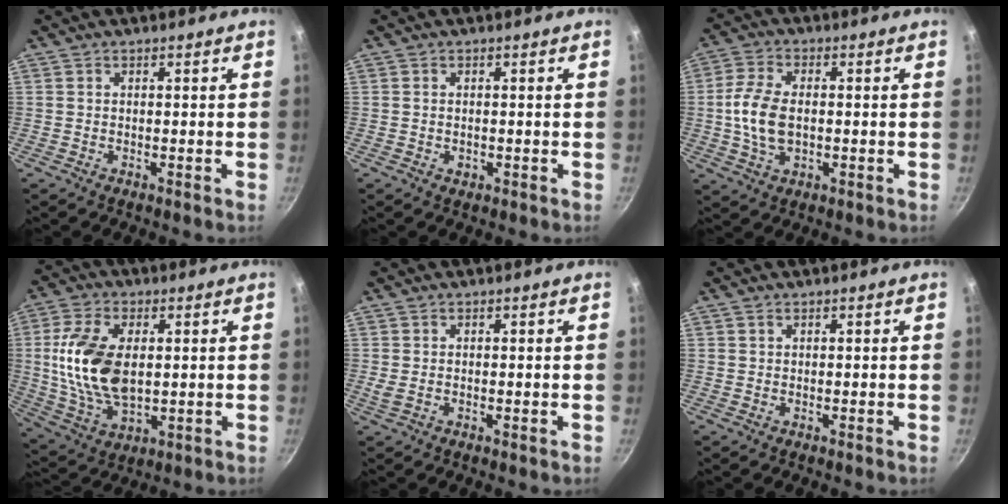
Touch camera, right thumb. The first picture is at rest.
{"total": 1.1, "force": [-0.2, 0.9, 0.6], "torque": [-0.008, 0.000, -0.003]}
{"total": 8.9, "force": [-0.3, 5.4, 7.1], "torque": [-0.142, 0.014, -0.008]}
{"total": 15.8, "force": [1.7, 9.1, 12.8], "torque": [-0.236, -0.007, 0.039]}
{"total": 1.3, "force": [0.3, 0.7, 1.0], "torque": [-0.021, -0.002, 0.007]}
{"total": 0.5, "force": [0.3, 0.4, 0.1], "torque": [0.001, 0.001, 0.006]}